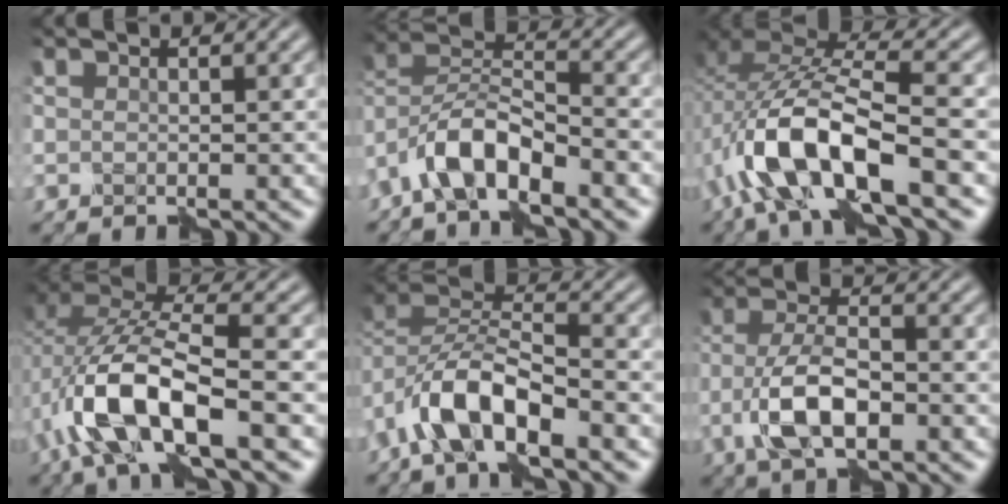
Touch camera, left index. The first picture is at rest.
{"total": 5.5, "force": [-3.7, 1.9, 3.7], "torque": [-0.068, 0.013, -0.076]}
{"total": 10.7, "force": [-4.4, 3.8, 9.0], "torque": [-0.201, 0.011, -0.087]}
{"total": 9.8, "force": [-3.7, 3.5, 8.3], "torque": [-0.186, 0.010, -0.078]}
{"total": 7.0, "force": [-3.7, 2.9, 5.1], "torque": [-0.095, 0.008, -0.074]}
{"total": 6.0, "force": [-2.3, 2.3, 5.0], "torque": [-0.105, 0.004, -0.048]}